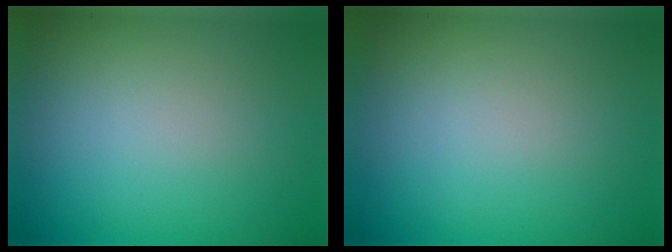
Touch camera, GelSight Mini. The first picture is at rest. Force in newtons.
{"total": 0.0}